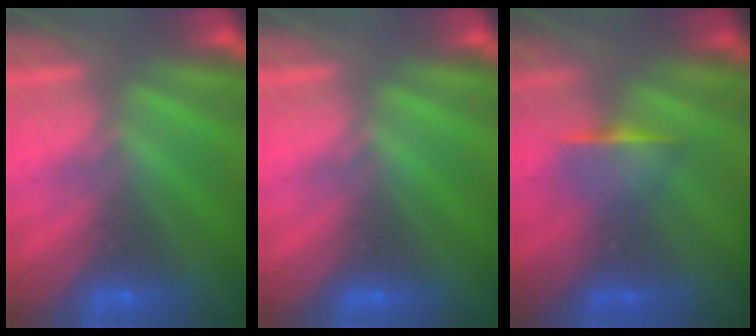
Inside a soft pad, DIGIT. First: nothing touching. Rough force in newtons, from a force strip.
{"total": 0.0}
{"total": 1.2}